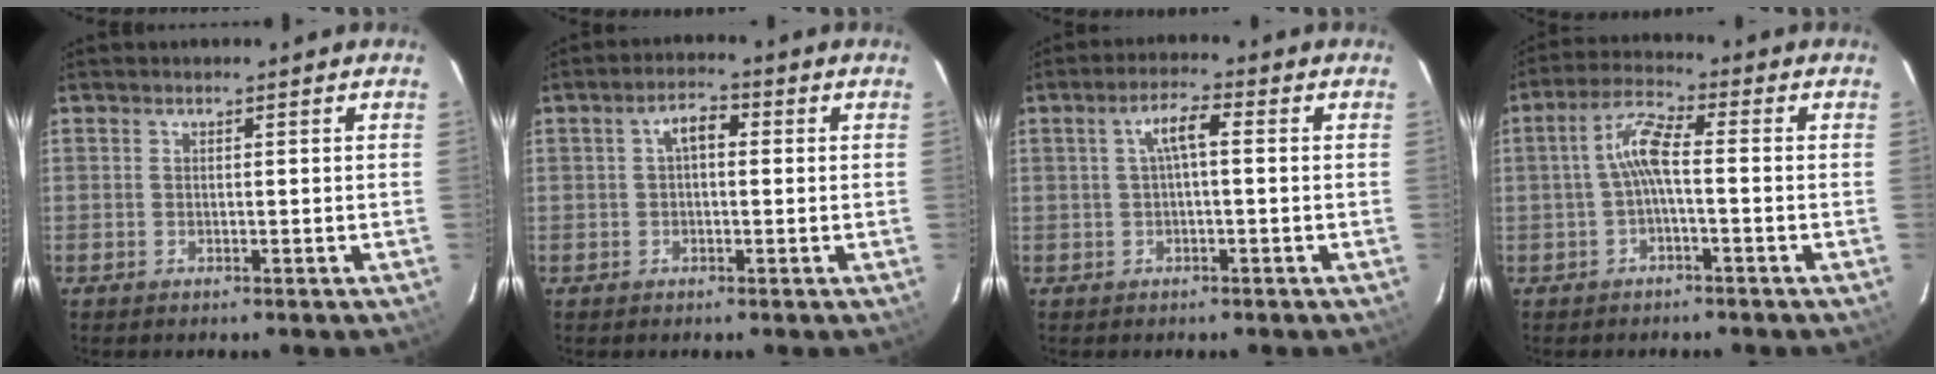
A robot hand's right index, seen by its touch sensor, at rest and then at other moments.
{"total": 3.9, "force": [0.6, 2.1, 3.2], "torque": [-0.055, 0.017, 0.010]}
{"total": 4.2, "force": [0.4, 1.0, 4.0], "torque": [-0.078, 0.013, 0.010]}
{"total": 5.7, "force": [-1.0, 1.2, 5.5], "torque": [-0.122, 0.017, -0.020]}